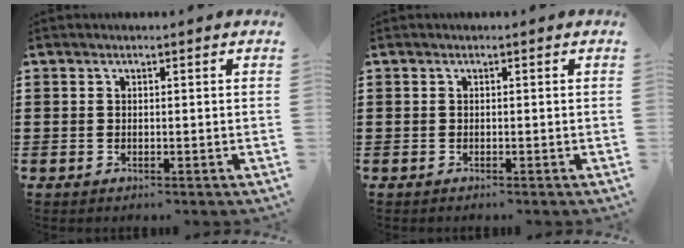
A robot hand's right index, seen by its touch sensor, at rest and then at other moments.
{"total": 0.0}